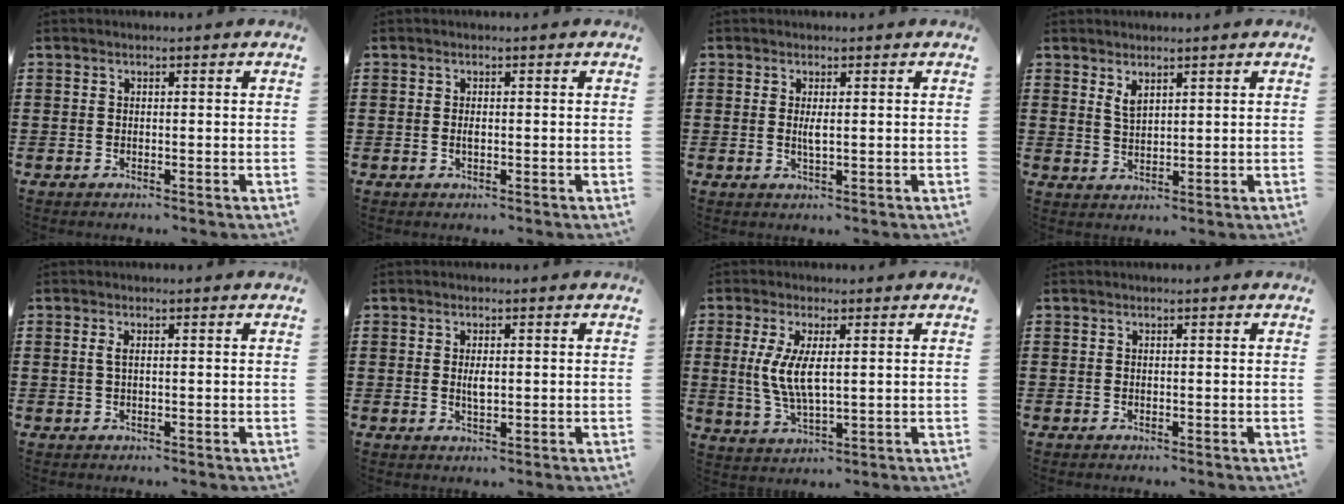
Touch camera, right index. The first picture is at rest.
{"total": 0.9, "force": [-0.1, 0.3, 0.8], "torque": [-0.017, 0.000, -0.002]}
{"total": 2.0, "force": [0.2, 0.4, 2.0], "torque": [-0.037, -0.002, 0.002]}
{"total": 2.3, "force": [1.7, 0.9, 1.3], "torque": [-0.029, 0.003, 0.030]}
{"total": 1.3, "force": [0.2, 0.4, 1.2], "torque": [-0.024, 0.003, 0.003]}
{"total": 2.4, "force": [0.2, 0.9, 2.2], "torque": [-0.043, 0.002, 0.001]}
{"total": 6.3, "force": [0.9, 2.2, 5.9], "torque": [-0.129, 0.001, 0.010]}
{"total": 0.0}